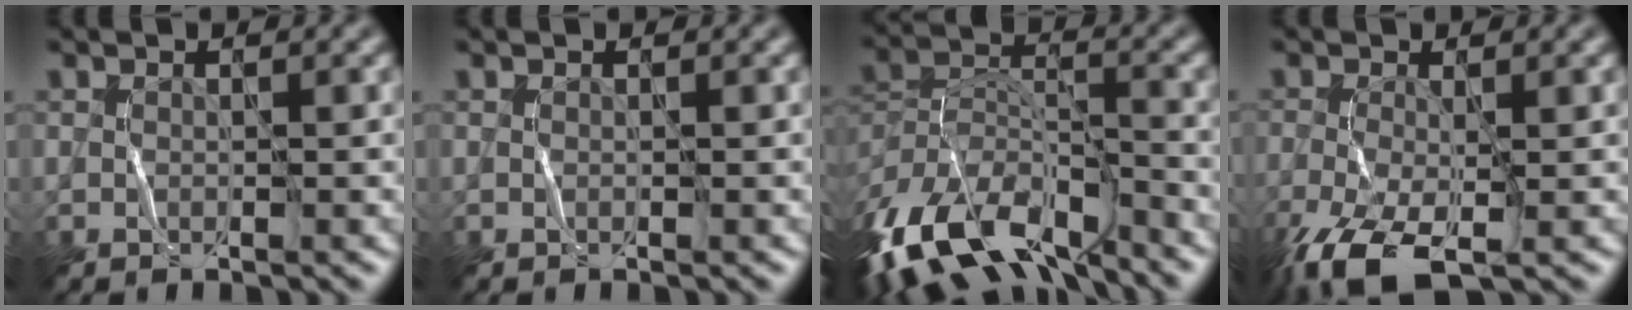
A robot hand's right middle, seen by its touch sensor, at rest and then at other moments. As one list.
[{"total": 0.0}, {"total": 11.8, "force": [-9.0, 4.9, 5.9], "torque": [-0.140, -0.002, -0.159]}, {"total": 7.0, "force": [-4.1, 2.5, 5.1], "torque": [-0.135, -0.022, -0.075]}]